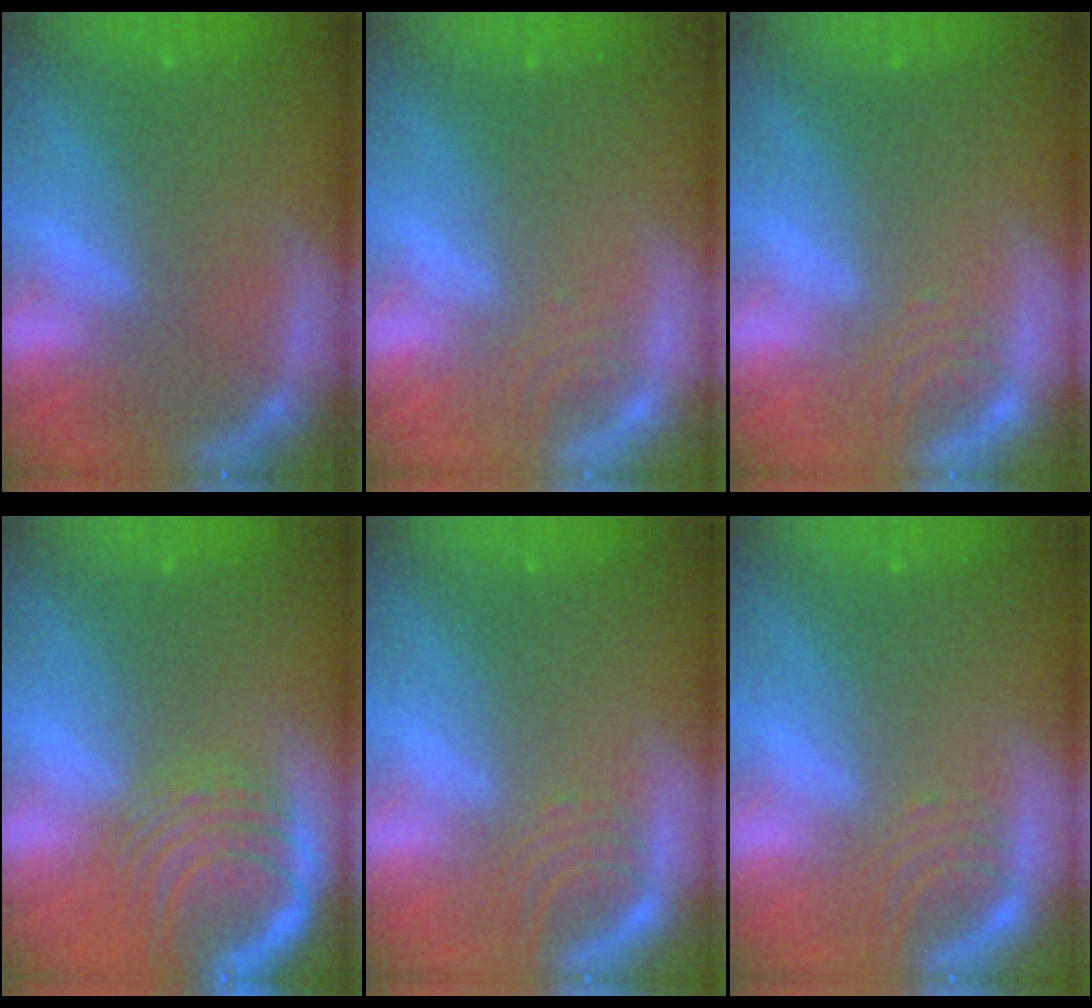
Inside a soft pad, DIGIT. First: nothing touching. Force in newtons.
{"total": 1.4}
{"total": 2.0}
{"total": 9.5}
{"total": 3.0}
{"total": 3.0}